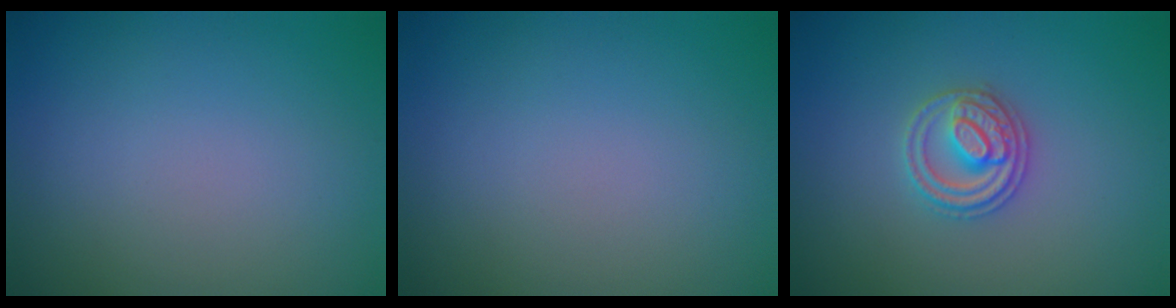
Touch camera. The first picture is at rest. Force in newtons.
{"total": 0.0}
{"total": 2.8, "press": 2.7, "slide": 0.5}